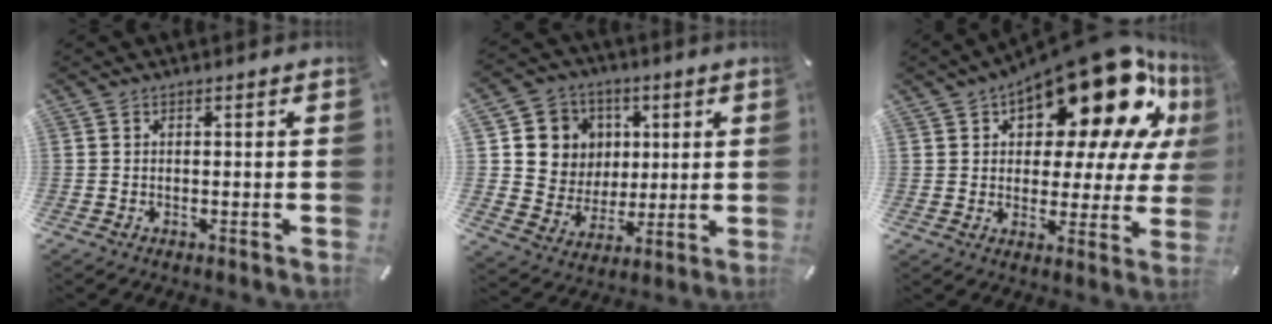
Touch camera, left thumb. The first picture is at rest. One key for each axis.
{"total": 11.3, "fx": 2.7, "fy": 10.9, "fz": 1.0, "tx": -0.015, "ty": -0.023, "tz": 0.060}
{"total": 21.8, "fx": 14.0, "fy": 9.1, "fz": 13.9, "tx": -0.207, "ty": -0.104, "tz": 0.235}